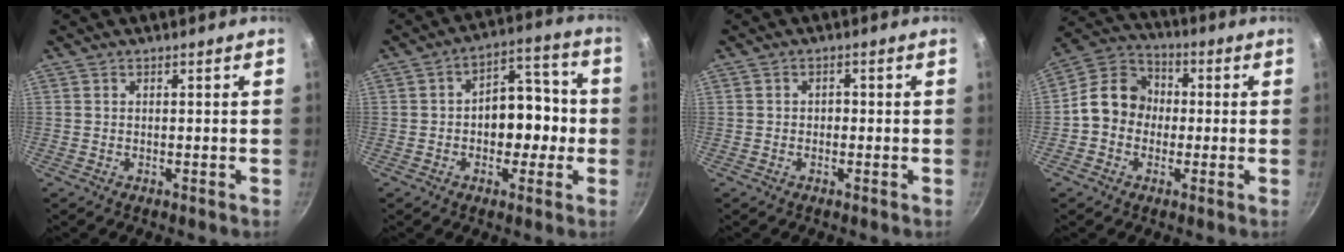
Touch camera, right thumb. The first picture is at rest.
{"total": 11.1, "force": [-1.2, 7.7, 7.9], "torque": [-0.046, 0.044, -0.027]}
{"total": 1.3, "force": [-0.4, 1.1, 0.7], "torque": [-0.006, 0.005, -0.008]}
{"total": 10.7, "force": [-0.6, 9.2, 5.5], "torque": [-0.056, 0.031, -0.035]}